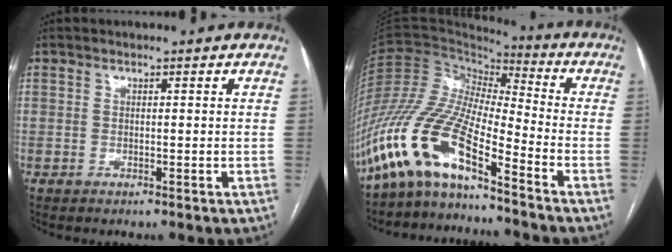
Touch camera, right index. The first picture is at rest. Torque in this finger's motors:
{"motor_torque": [2.14, 0.00, 0.76, 0.17]}